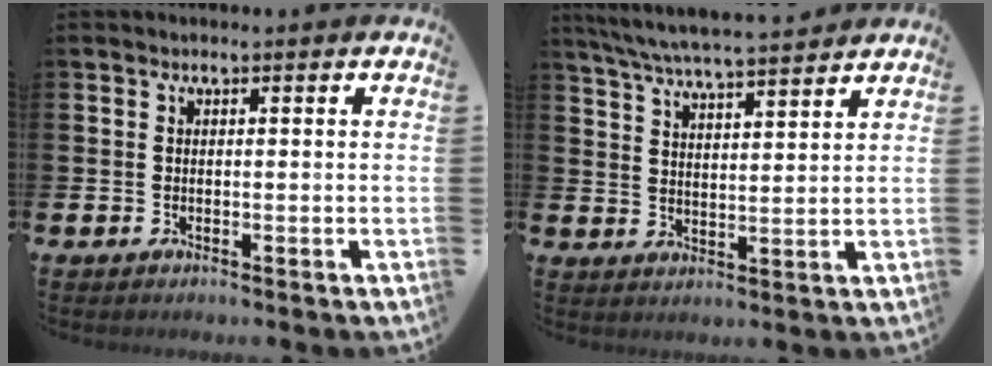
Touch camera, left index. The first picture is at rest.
{"total": 6.4, "force": [6.1, 0.2, 1.8], "torque": [-0.058, -0.033, 0.108]}